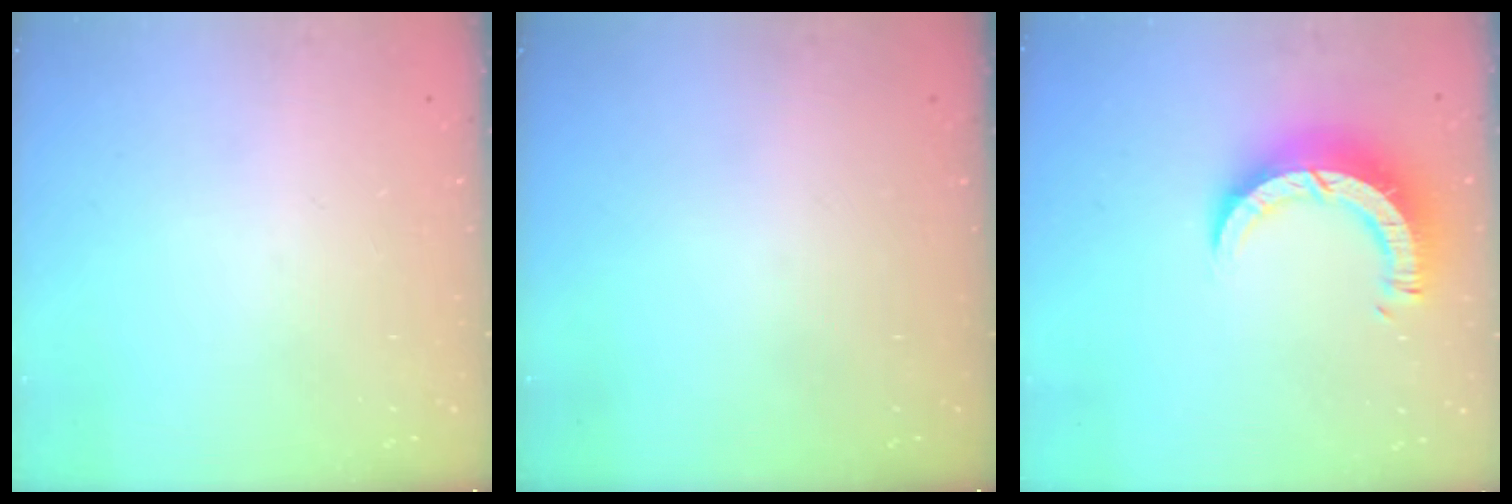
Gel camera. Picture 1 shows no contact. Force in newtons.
{"total": 0.0}
{"total": 9.7, "press": 9.6, "slide": 1.0}